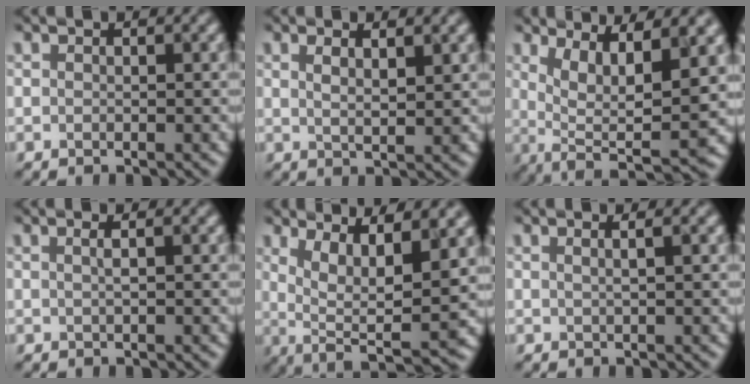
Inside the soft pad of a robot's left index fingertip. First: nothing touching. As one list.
[{"total": 1.9, "force": [1.0, 0.1, 1.6], "torque": [-0.022, 0.002, 0.030]}, {"total": 8.8, "force": [1.5, 2.1, 8.4], "torque": [-0.130, 0.001, 0.062]}, {"total": 0.6, "force": [0.2, 0.1, 0.6], "torque": [-0.007, 0.008, 0.005]}, {"total": 8.3, "force": [1.5, 1.9, 7.9], "torque": [-0.124, 0.002, 0.059]}, {"total": 1.3, "force": [0.6, 0.4, 1.1], "torque": [-0.005, 0.018, 0.003]}]